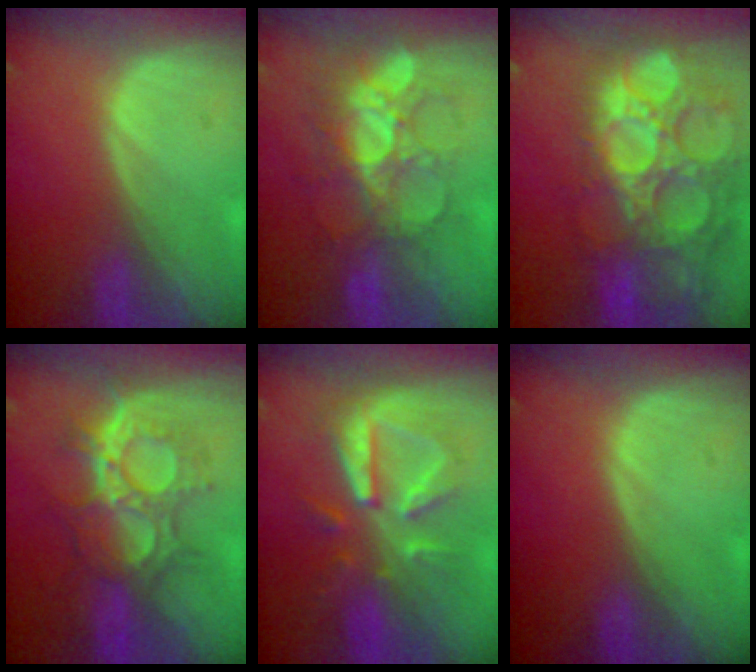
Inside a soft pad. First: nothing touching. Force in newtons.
{"total": 9.6, "press": 8.5, "slide": 4.4}
{"total": 15.7, "press": 12.9, "slide": 8.9}
{"total": 8.9, "press": 8.9, "slide": 0.3}
{"total": 8.5, "press": 8.3, "slide": 1.5}
{"total": 0.0}